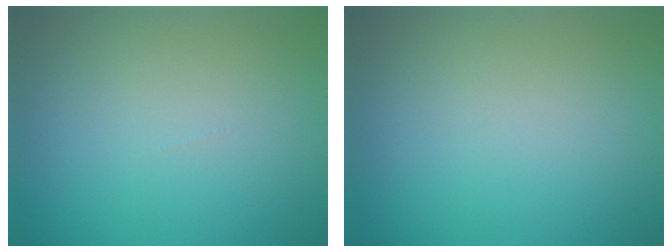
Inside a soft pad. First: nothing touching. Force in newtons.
{"total": 0.0}